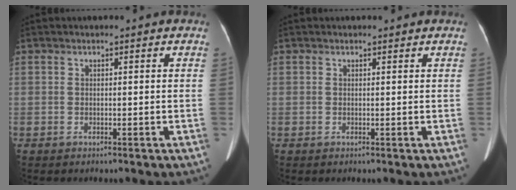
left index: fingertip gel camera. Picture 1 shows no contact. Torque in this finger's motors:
{"motor_torque": [-0.28, 0.16, -0.47, -0.06]}